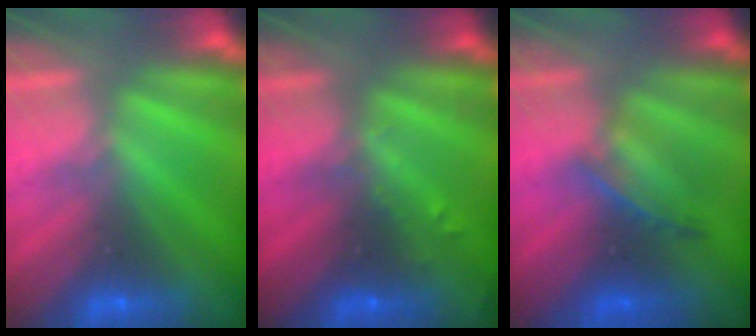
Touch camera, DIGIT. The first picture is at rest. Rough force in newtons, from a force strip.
{"total": 2.8}
{"total": 3.6}